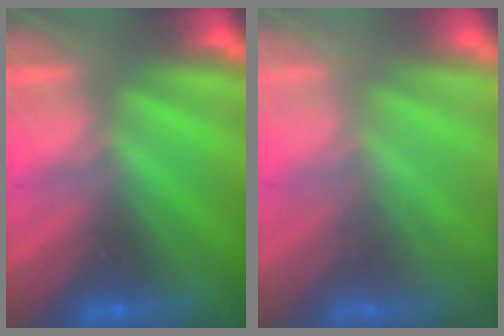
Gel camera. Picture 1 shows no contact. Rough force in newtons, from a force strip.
{"total": 2.1}